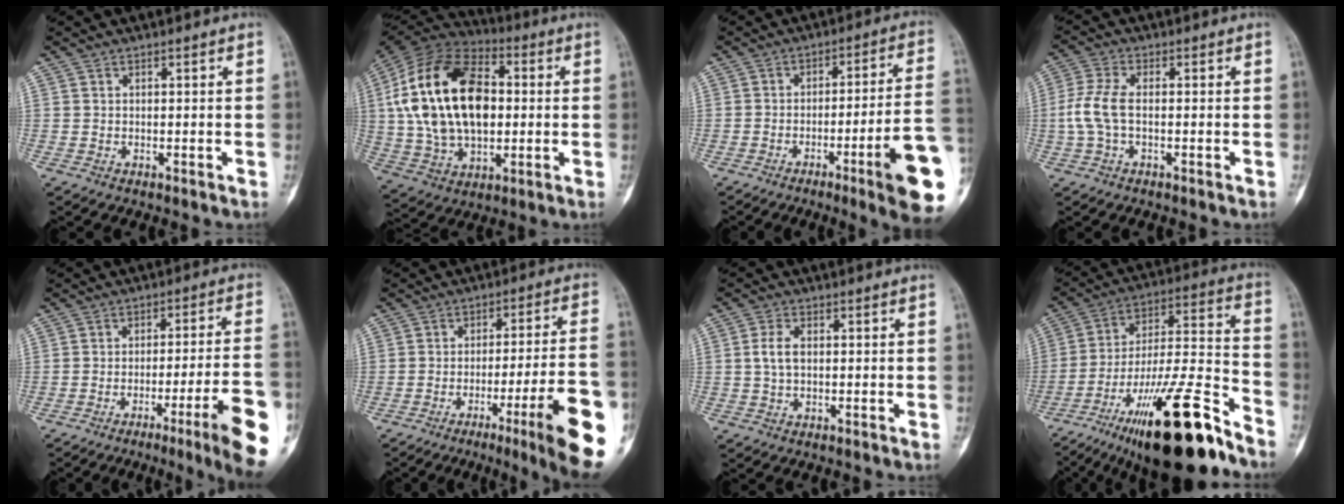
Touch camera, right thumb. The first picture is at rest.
{"total": 25.6, "force": [2.3, 15.7, 20.0], "torque": [-0.369, 0.009, 0.041]}
{"total": 16.3, "force": [-6.1, 0.9, 15.1], "torque": [-0.164, 0.021, -0.086]}
{"total": 6.0, "force": [-0.6, 2.8, 5.3], "torque": [-0.143, 0.010, -0.017]}
{"total": 15.0, "force": [-6.7, 0.6, 13.4], "torque": [-0.152, 0.020, -0.092]}
{"total": 18.2, "force": [-7.7, 1.2, 16.5], "torque": [-0.186, 0.023, -0.106]}
{"total": 3.7, "force": [0.2, 2.1, 3.0], "torque": [-0.061, 0.006, 0.001]}
{"total": 27.1, "force": [-17.5, 6.1, 19.8], "torque": [-0.293, 0.073, -0.289]}